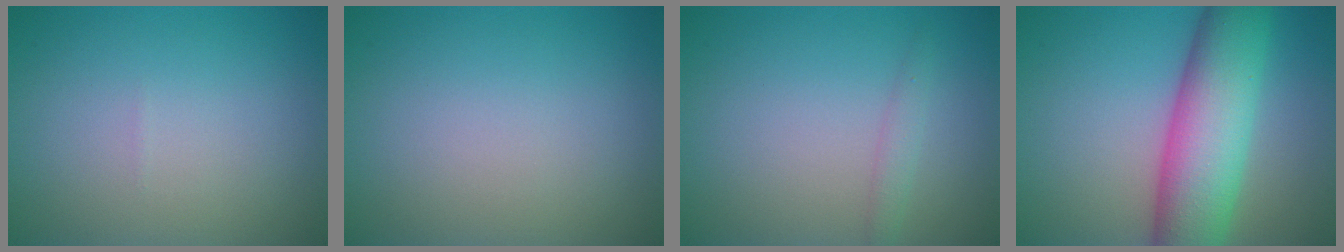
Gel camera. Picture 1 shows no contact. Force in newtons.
{"total": 0.0}
{"total": 1.2, "press": 1.2, "slide": 0.0}
{"total": 10.1, "press": 10.1, "slide": 0.2}